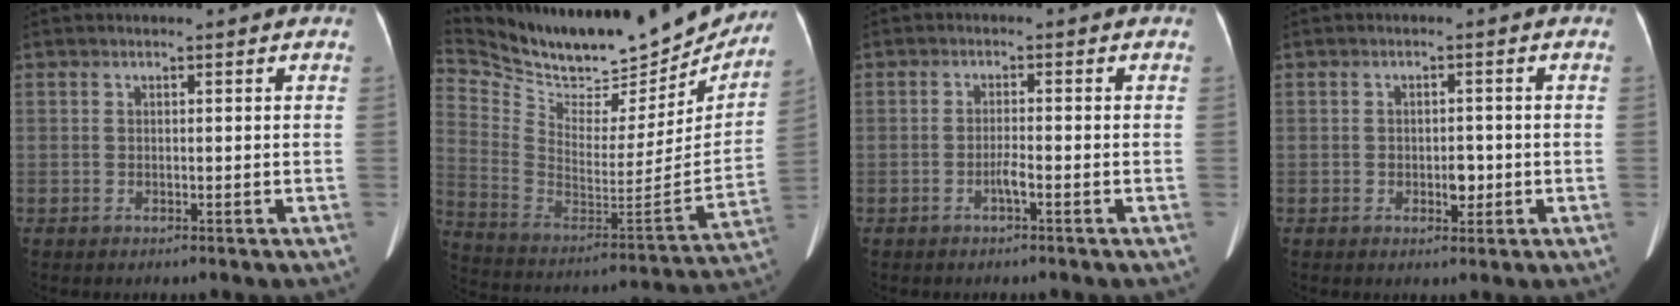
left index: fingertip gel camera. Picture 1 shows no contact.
{"total": 28.9, "force": [25.7, 9.1, 9.8], "torque": [-0.201, -0.042, 0.385]}
{"total": 1.8, "force": [-1.0, -0.1, 1.5], "torque": [-0.027, 0.000, -0.020]}
{"total": 2.7, "force": [-0.7, 1.5, 2.1], "torque": [-0.027, 0.003, -0.006]}